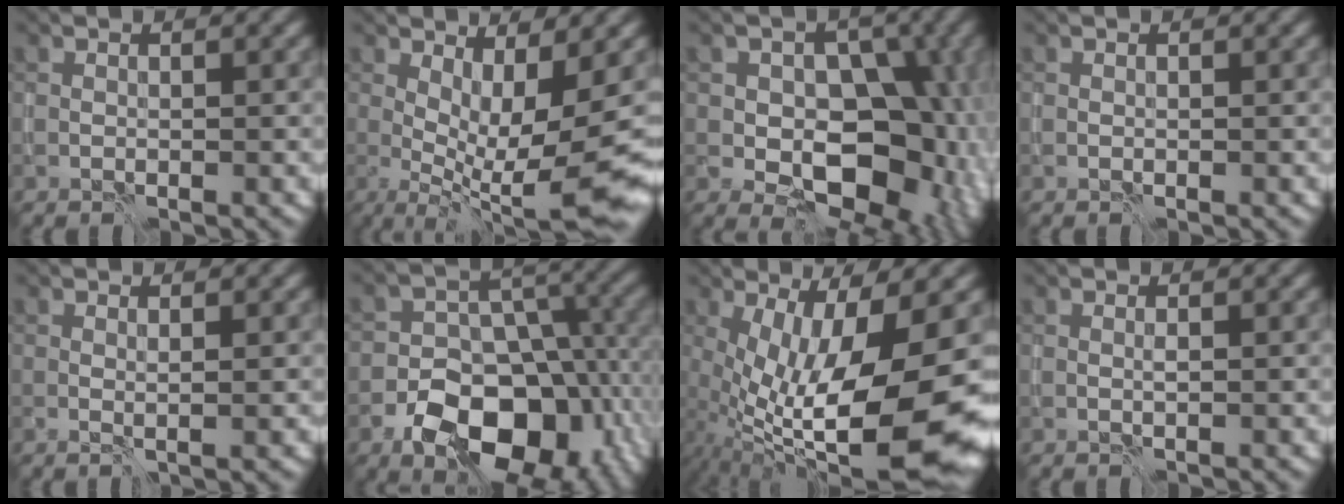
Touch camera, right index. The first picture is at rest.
{"total": 8.0, "force": [-0.6, 1.7, 7.8], "torque": [-0.126, -0.007, -0.005]}
{"total": 12.8, "force": [-1.6, 9.3, 8.5], "torque": [-0.050, 0.005, -0.038]}
{"total": 0.0}
{"total": 0.6, "force": [0.2, -0.2, 0.5], "torque": [-0.007, -0.001, 0.002]}
{"total": 12.9, "force": [-6.2, 8.0, 8.0], "torque": [-0.120, -0.016, -0.107]}
{"total": 15.5, "force": [-2.8, 5.2, 14.3], "torque": [-0.250, -0.026, -0.033]}
{"total": 0.0}